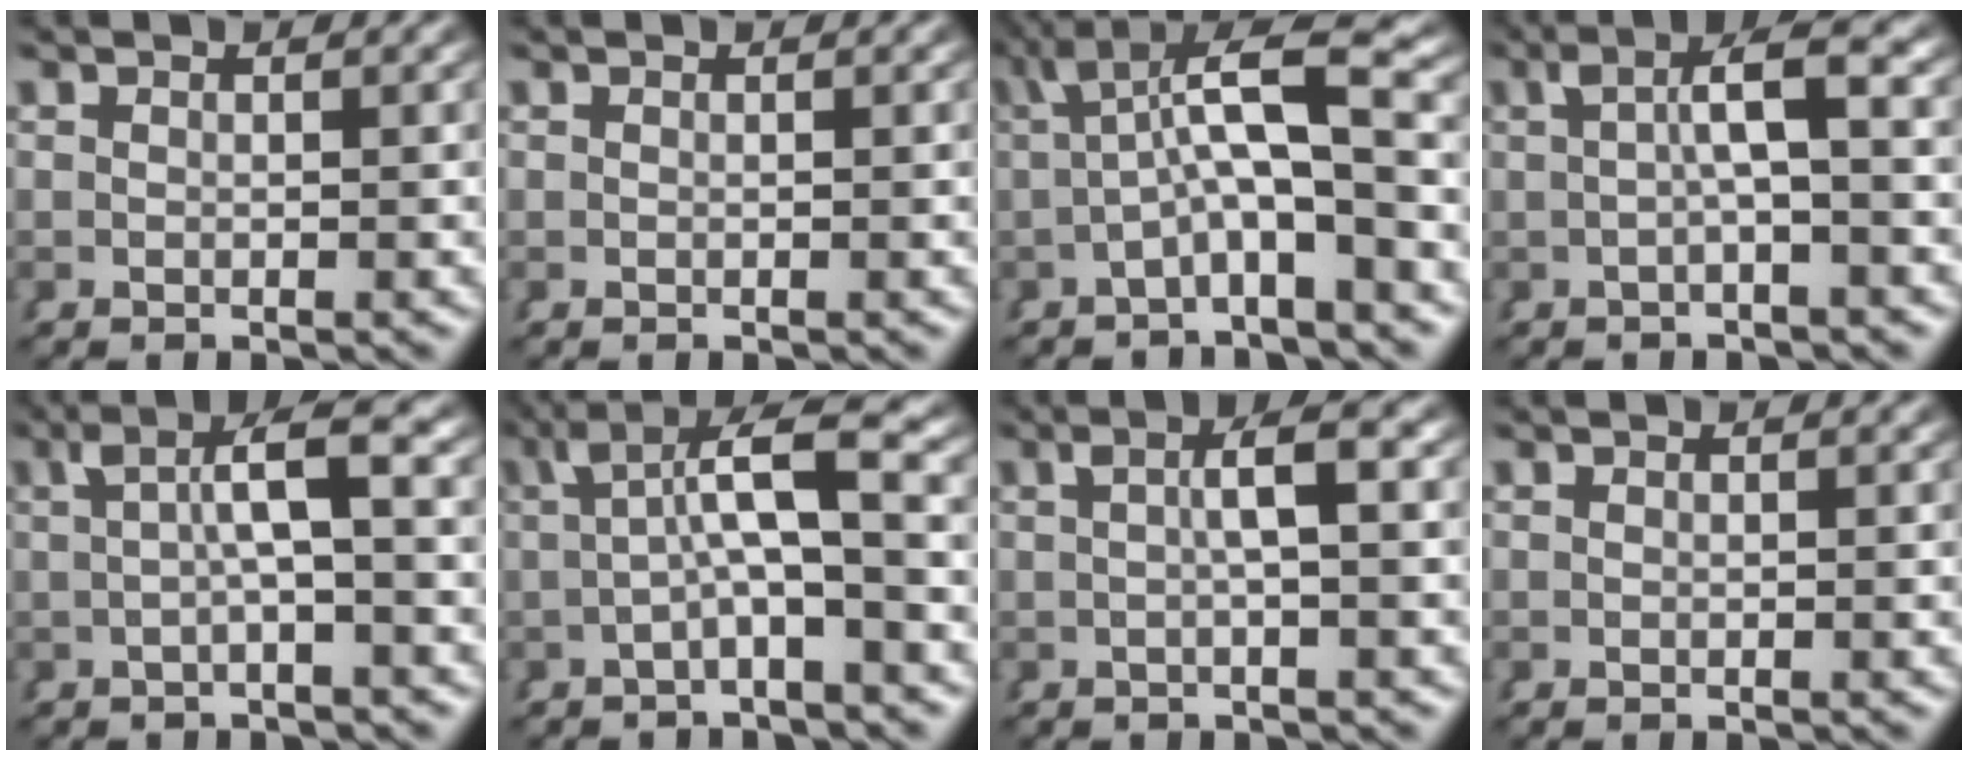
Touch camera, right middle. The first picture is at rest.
{"total": 0.0}
{"total": 8.7, "force": [1.3, 3.3, 8.0], "torque": [-0.116, 0.017, 0.019]}
{"total": 4.2, "force": [0.7, 0.3, 4.1], "torque": [-0.059, 0.017, 0.008]}
{"total": 4.7, "force": [1.0, 0.6, 4.5], "torque": [-0.064, 0.020, 0.012]}
{"total": 6.6, "force": [0.9, 1.7, 6.4], "torque": [-0.091, 0.019, 0.012]}
{"total": 3.3, "force": [0.5, -0.1, 3.2], "torque": [-0.046, 0.012, 0.007]}
{"total": 0.0}